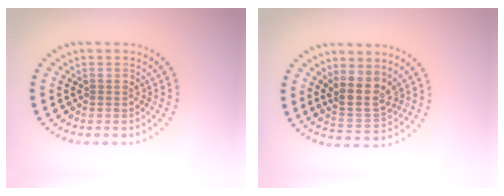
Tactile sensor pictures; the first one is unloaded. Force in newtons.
{"total": 3.5, "press": 3.0, "slide": 1.8}